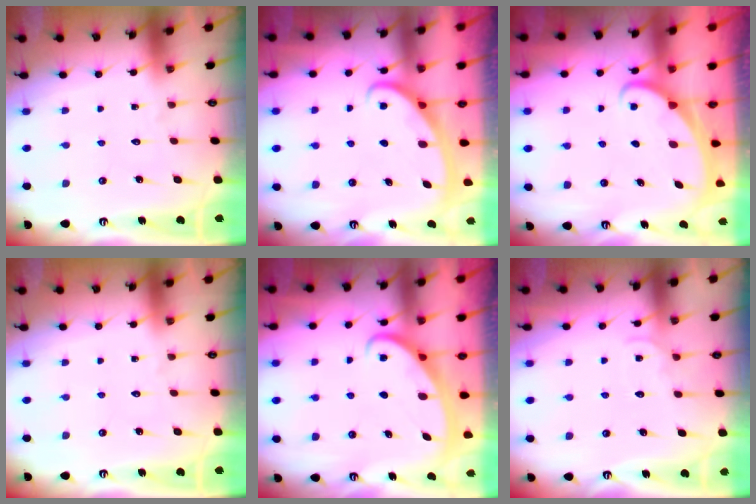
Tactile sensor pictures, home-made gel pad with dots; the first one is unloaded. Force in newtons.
{"total": 3.0, "press": 3.0, "slide": 0.4}
{"total": 1.6, "press": 1.6, "slide": 0.1}
{"total": 0.0}
{"total": 2.7, "press": 2.7, "slide": 0.4}
{"total": 5.9, "press": 5.9, "slide": 0.5}